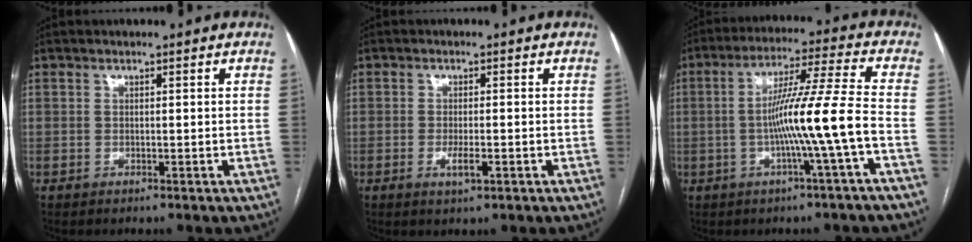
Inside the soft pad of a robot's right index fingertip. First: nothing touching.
{"total": 2.8, "force": [-1.0, 0.5, 2.5], "torque": [-0.047, -0.003, -0.014]}
{"total": 11.3, "force": [-2.8, -1.8, 10.8], "torque": [-0.192, 0.010, -0.049]}